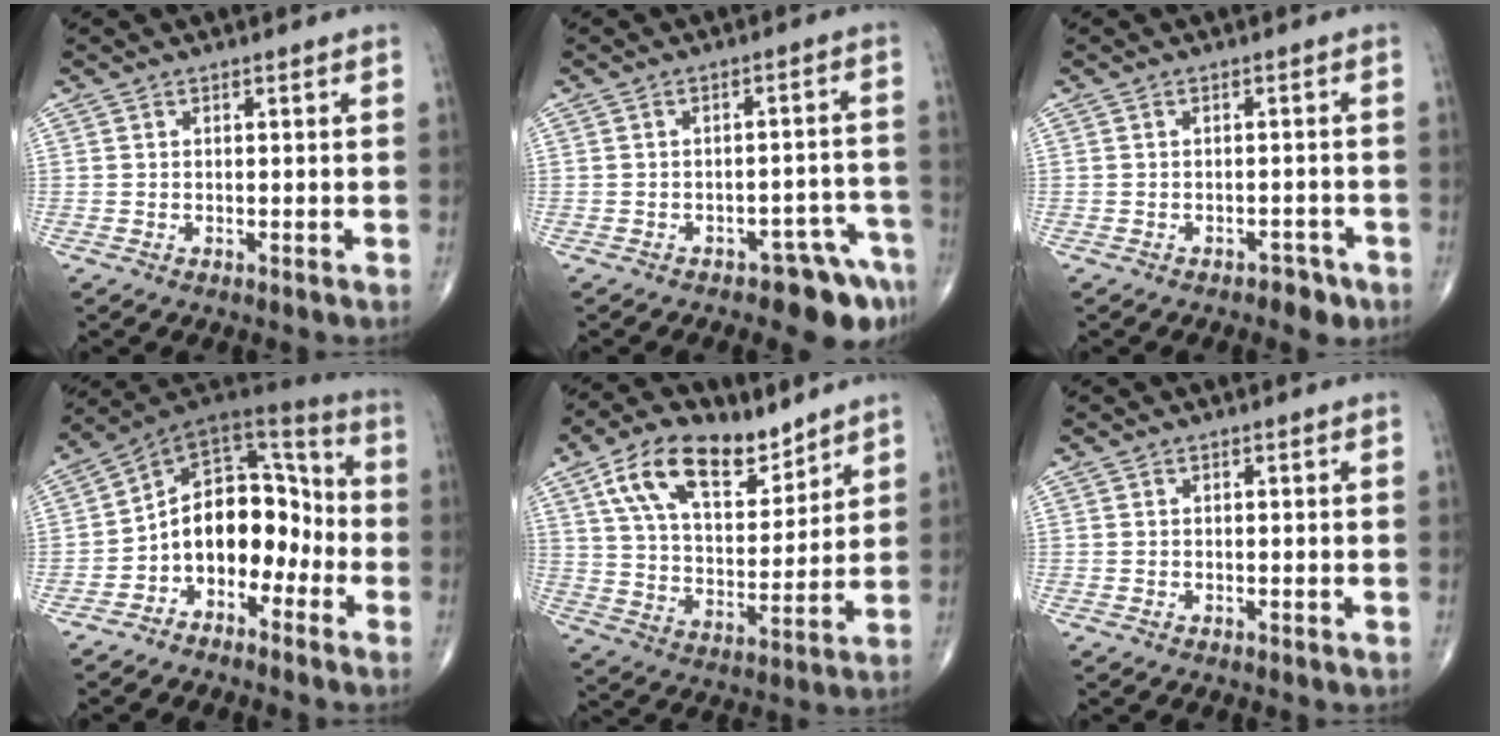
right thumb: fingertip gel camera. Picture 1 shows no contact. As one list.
[{"total": 8.2, "force": [-5.8, 3.3, 4.7], "torque": [-0.032, 0.051, -0.073]}, {"total": 2.9, "force": [-2.0, 1.6, 1.3], "torque": [-0.007, 0.013, -0.023]}, {"total": 14.0, "force": [-4.4, 9.9, 8.9], "torque": [-0.089, 0.092, -0.086]}, {"total": 16.7, "force": [10.0, 8.5, 10.3], "torque": [-0.148, -0.040, 0.183]}, {"total": 0.0}]